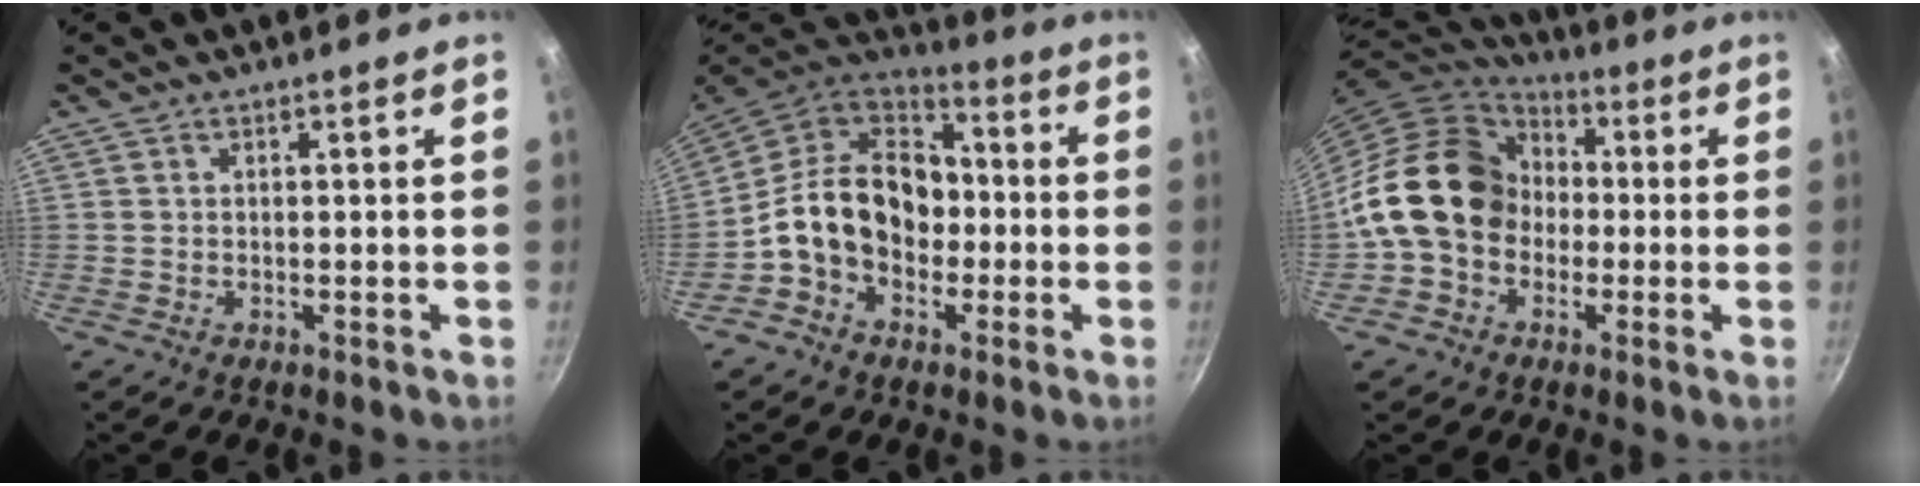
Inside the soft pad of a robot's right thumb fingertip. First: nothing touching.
{"total": 17.6, "force": [-1.9, 13.4, 11.2], "torque": [-0.164, 0.052, -0.045]}
{"total": 17.2, "force": [-0.7, 14.0, 10.0], "torque": [-0.141, 0.046, -0.024]}